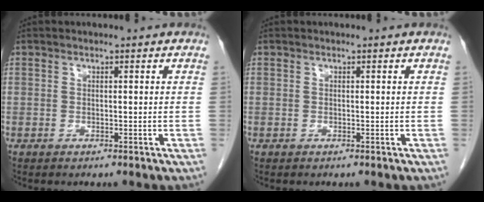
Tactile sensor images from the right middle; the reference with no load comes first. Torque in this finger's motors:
{"motor_torque": [0.00, 0.00, 0.00, 0.00]}